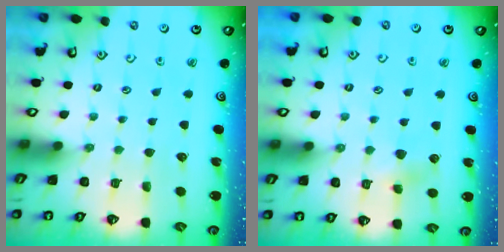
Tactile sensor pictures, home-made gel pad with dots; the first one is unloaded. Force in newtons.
{"total": 4.4, "press": 4.2, "slide": 1.0}